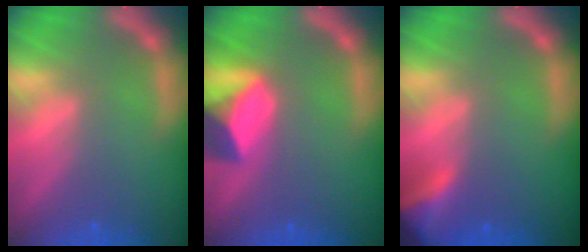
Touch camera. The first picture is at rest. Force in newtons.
{"total": 6.4}
{"total": 5.4}